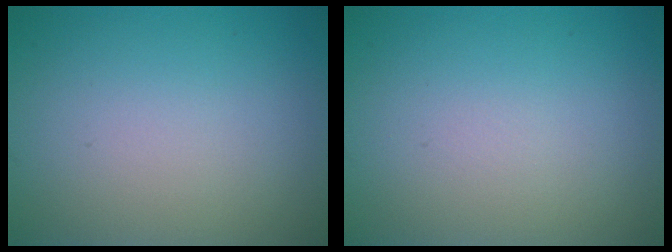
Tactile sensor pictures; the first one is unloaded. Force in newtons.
{"total": 0.0}